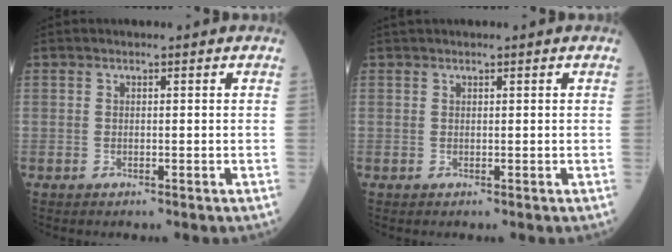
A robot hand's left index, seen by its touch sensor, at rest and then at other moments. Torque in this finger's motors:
{"motor_torque": [0.74, -0.53, 0.02, 0.05]}